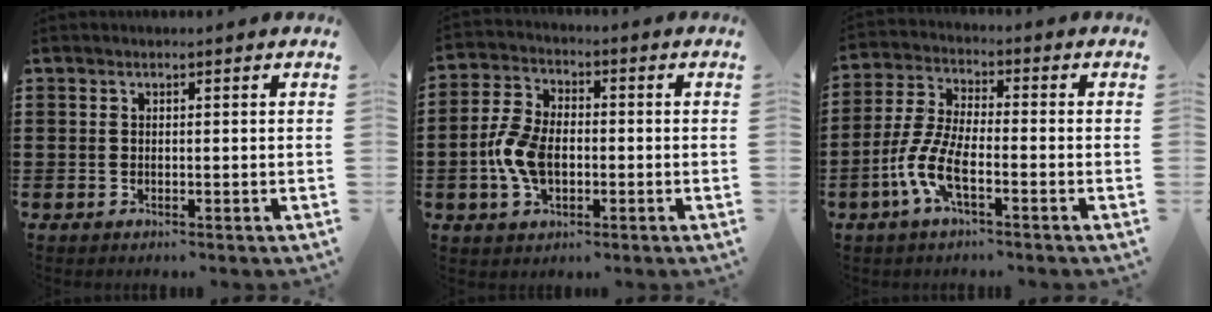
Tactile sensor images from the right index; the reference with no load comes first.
{"total": 7.5, "force": [-1.5, 4.6, 5.7], "torque": [-0.136, -0.001, -0.031]}
{"total": 7.6, "force": [-3.7, 2.2, 6.3], "torque": [-0.168, -0.020, -0.078]}